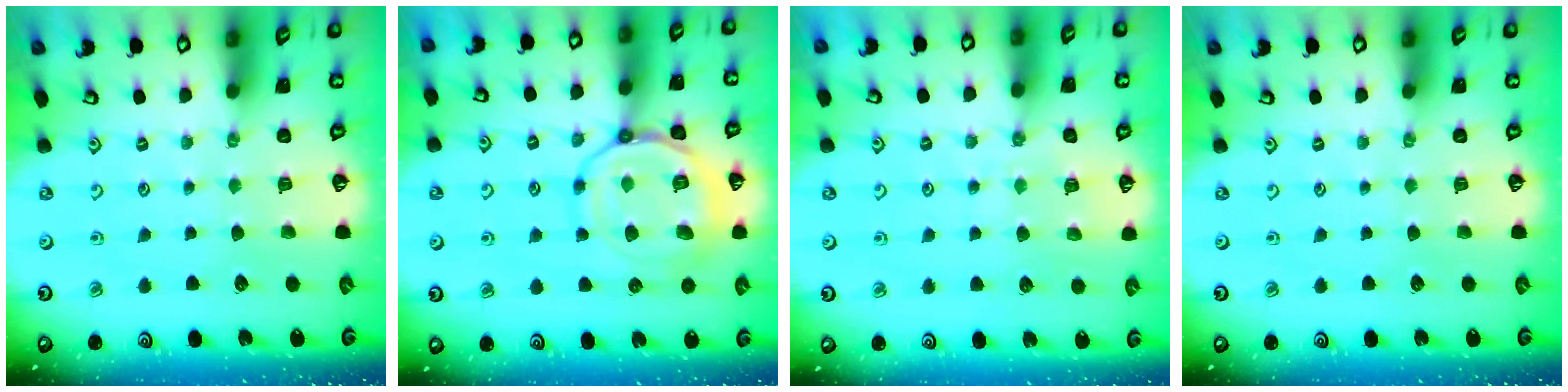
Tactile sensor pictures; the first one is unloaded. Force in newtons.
{"total": 15.7, "press": 15.6, "slide": 1.5}
{"total": 7.9, "press": 7.9, "slide": 0.8}
{"total": 0.0}